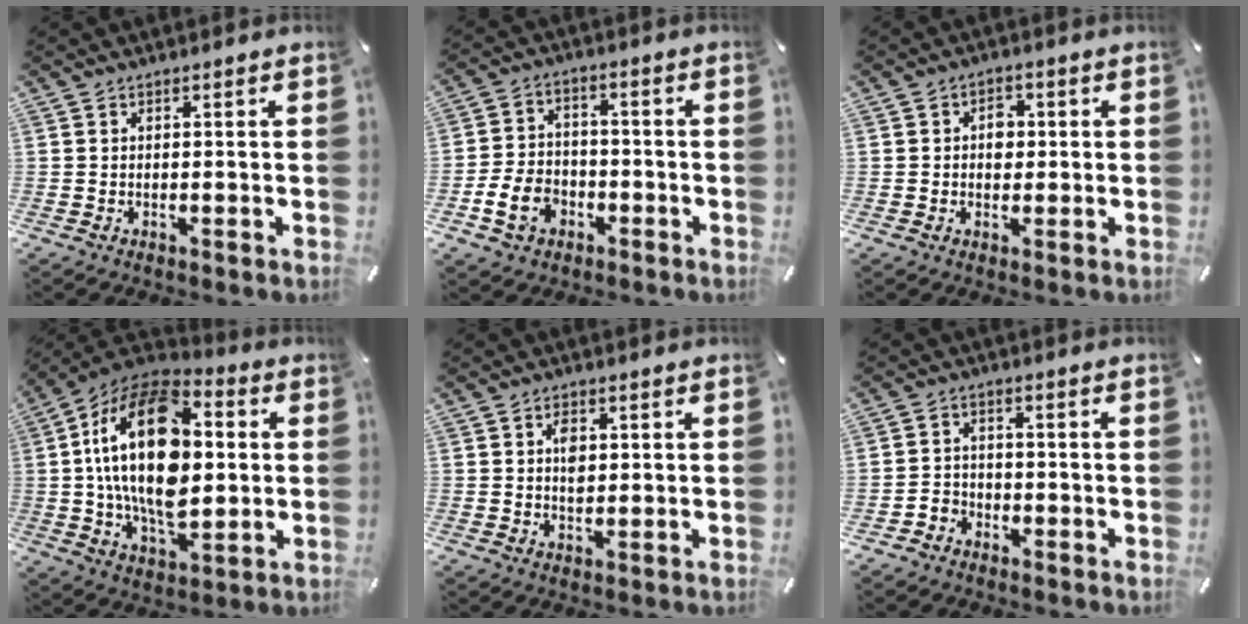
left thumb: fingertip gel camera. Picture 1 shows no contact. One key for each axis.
{"total": 8.9, "fx": -3.5, "fy": 6.9, "fz": 4.2, "tx": -0.102, "ty": 0.020, "tz": -0.064}
{"total": 3.9, "fx": 0.1, "fy": 3.0, "fz": 2.6, "tx": -0.019, "ty": -0.003, "tz": -0.007}
{"total": 24.9, "fx": 2.0, "fy": 15.2, "fz": 19.7, "tx": -0.396, "ty": -0.002, "tz": 0.027}
{"total": 3.7, "fx": 0.7, "fy": 2.4, "fz": 2.7, "tx": -0.034, "ty": -0.003, "tz": 0.005}
{"total": 3.6, "fx": -2.7, "fy": 2.3, "fz": 0.5, "tx": -0.006, "ty": 0.018, "tz": -0.054}